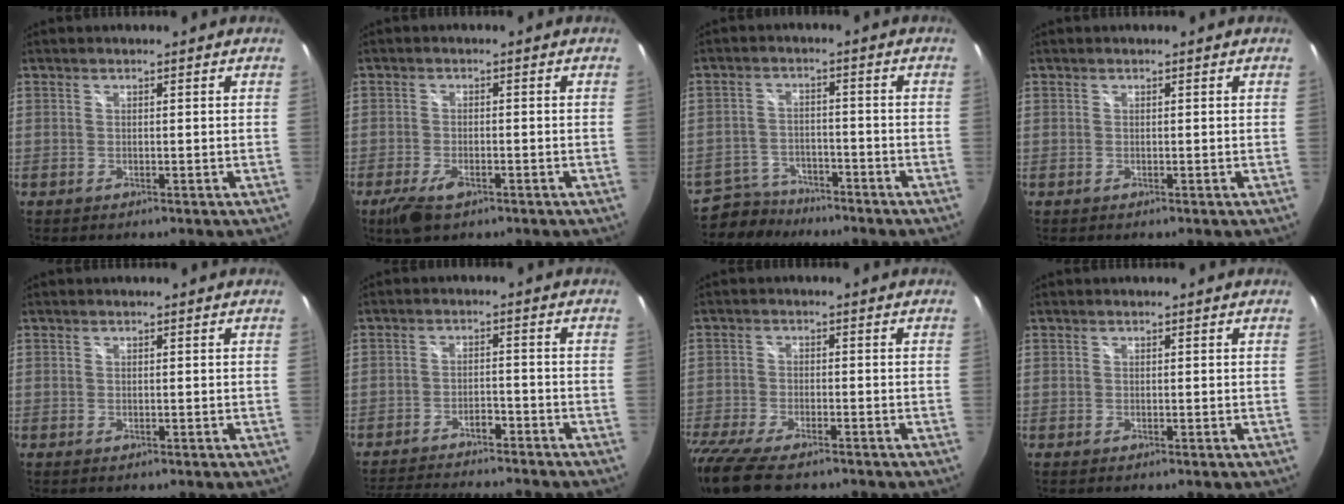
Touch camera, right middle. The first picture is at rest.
{"total": 5.4, "force": [-3.4, 2.2, 3.5], "torque": [-0.090, -0.016, -0.061]}
{"total": 7.2, "force": [-6.2, 3.5, 0.9], "torque": [-0.042, 0.004, -0.103]}
{"total": 0.0}
{"total": 0.0}
{"total": 13.9, "force": [-12.5, 2.5, 5.6], "torque": [-0.120, -0.003, -0.186]}
{"total": 14.6, "force": [-11.6, 4.5, 7.7], "torque": [-0.187, -0.053, -0.203]}
{"total": 0.0}